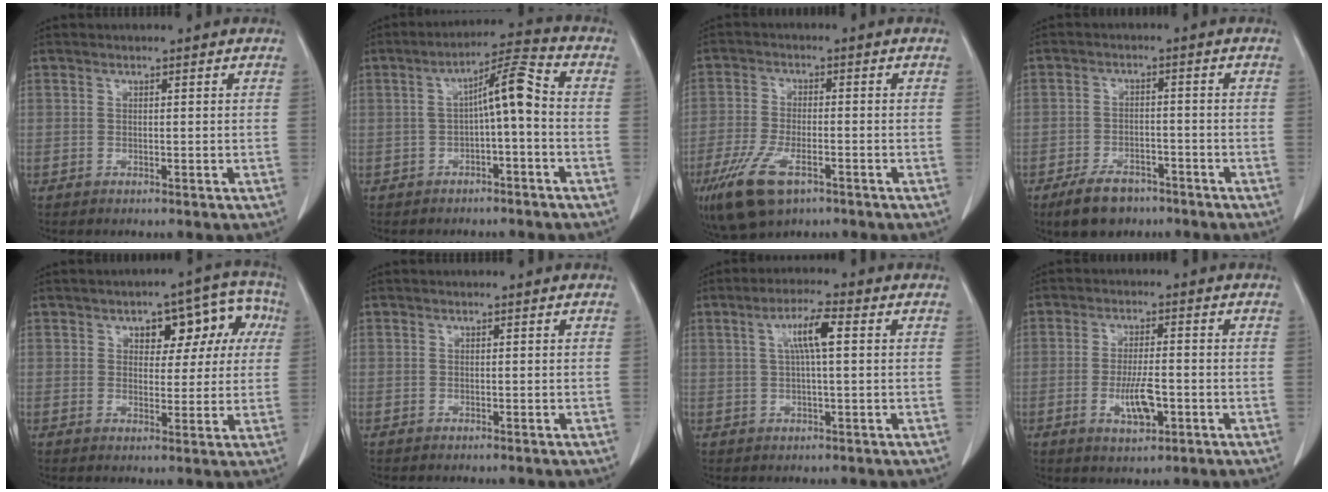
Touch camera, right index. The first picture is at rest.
{"total": 7.5, "force": [-0.5, 1.2, 7.4], "torque": [-0.124, 0.032, -0.010]}
{"total": 11.2, "force": [-6.2, 4.7, 8.1], "torque": [-0.171, -0.017, -0.106]}
{"total": 7.4, "force": [-5.2, 4.0, 3.5], "torque": [-0.068, -0.001, -0.083]}
{"total": 11.3, "force": [3.5, 6.1, 8.8], "torque": [-0.108, 0.044, 0.051]}
{"total": 0.0}
{"total": 6.3, "force": [1.6, 0.8, 6.1], "torque": [-0.115, 0.013, 0.030]}
{"total": 6.7, "force": [-2.0, 2.2, 6.0], "torque": [-0.114, -0.003, -0.028]}